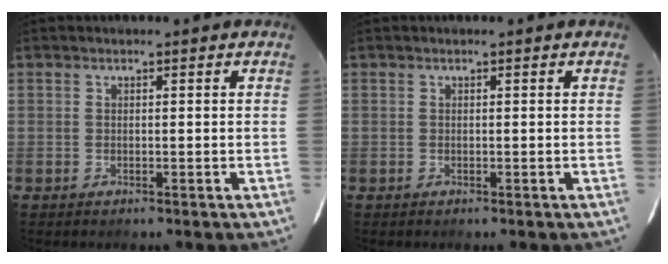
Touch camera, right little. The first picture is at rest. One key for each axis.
{"total": 0.0}